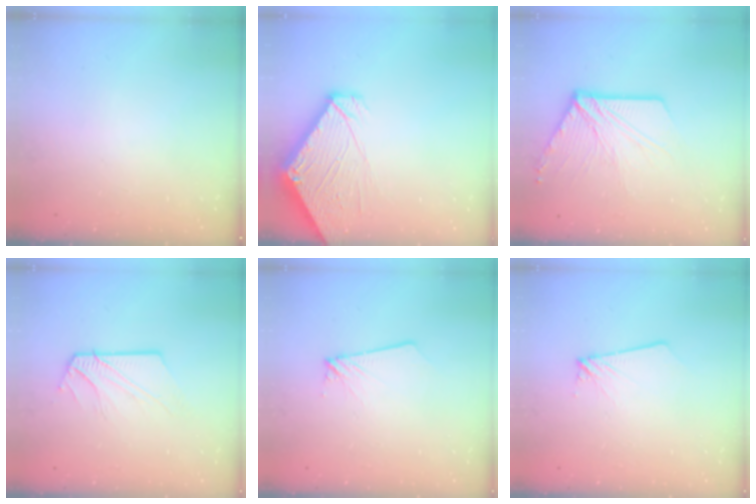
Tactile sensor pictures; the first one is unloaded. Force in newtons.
{"total": 7.8, "press": 7.7, "slide": 1.1}
{"total": 12.7, "press": 12.7, "slide": 1.1}
{"total": 8.2, "press": 8.1, "slide": 1.0}
{"total": 1.8, "press": 1.8, "slide": 0.1}
{"total": 1.8, "press": 1.8, "slide": 0.1}